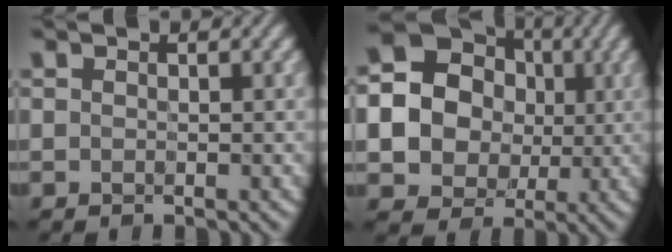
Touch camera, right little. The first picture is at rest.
{"total": 18.1, "force": [1.3, 17.1, 5.8], "torque": [-0.151, 0.006, 0.001]}